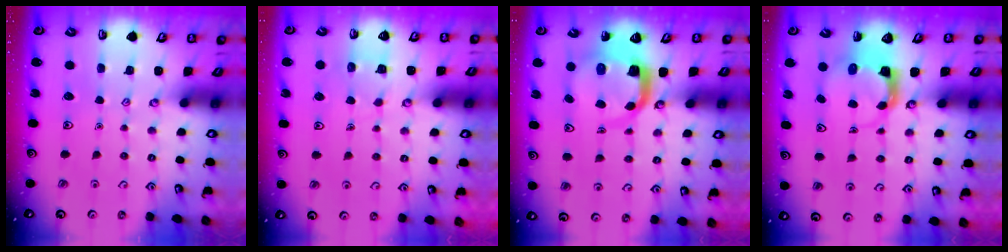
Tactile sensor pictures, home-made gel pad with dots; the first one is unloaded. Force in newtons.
{"total": 4.1, "press": 4.1, "slide": 0.4}
{"total": 9.0, "press": 8.9, "slide": 1.4}
{"total": 3.7, "press": 3.7, "slide": 0.5}